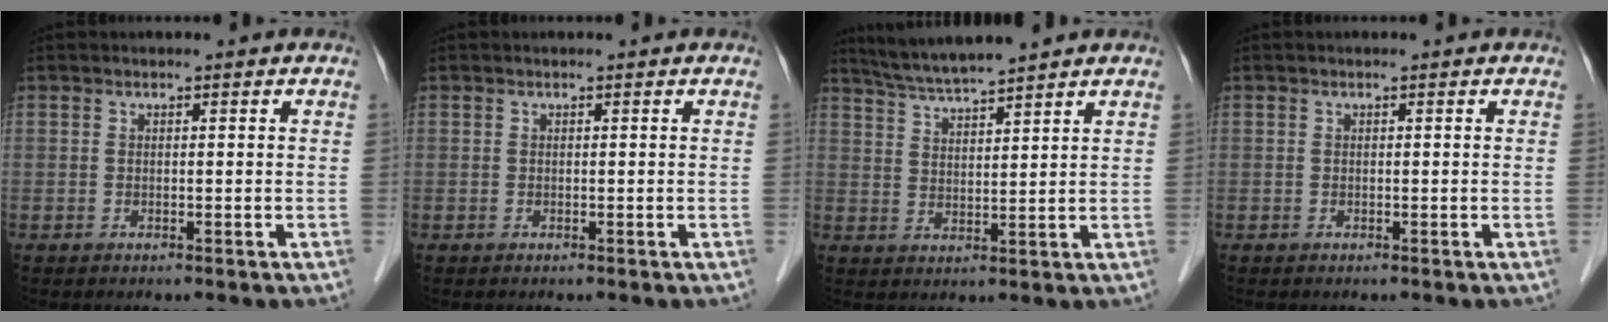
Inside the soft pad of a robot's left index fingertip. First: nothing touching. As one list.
[{"total": 0.0}, {"total": 7.2, "force": [6.6, -0.5, 3.0], "torque": [-0.059, 0.019, 0.125]}, {"total": 0.0}]